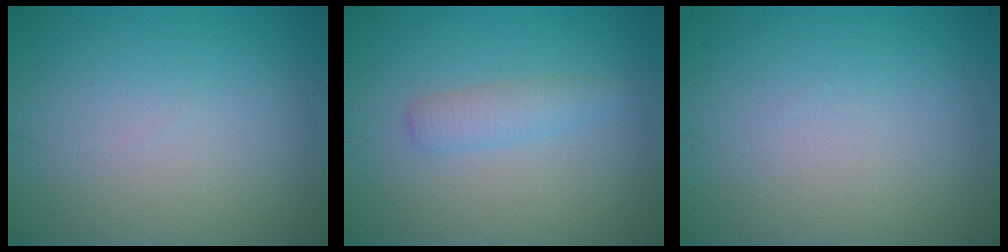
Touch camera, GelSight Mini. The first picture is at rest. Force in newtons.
{"total": 1.8, "press": 1.8, "slide": 0.1}
{"total": 0.0}